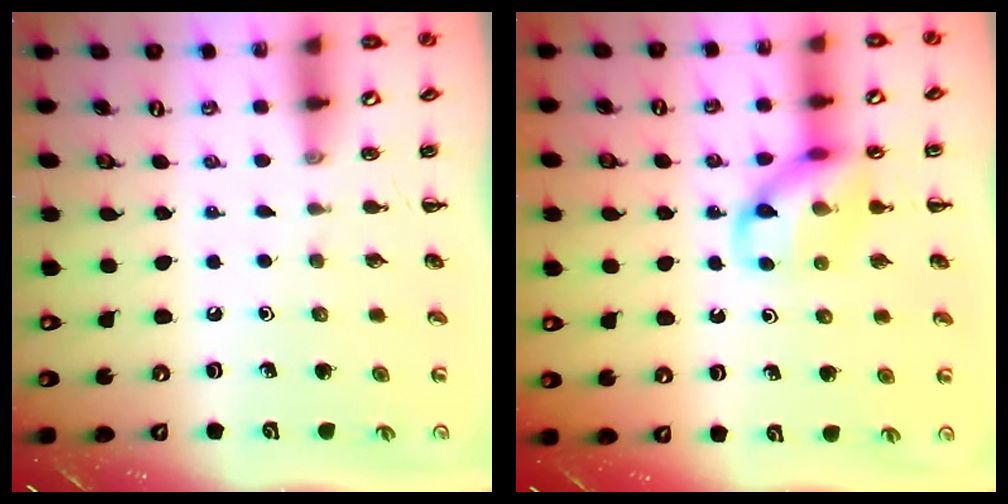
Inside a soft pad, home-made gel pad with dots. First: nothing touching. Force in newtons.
{"total": 11.7, "press": 11.6, "slide": 1.6}